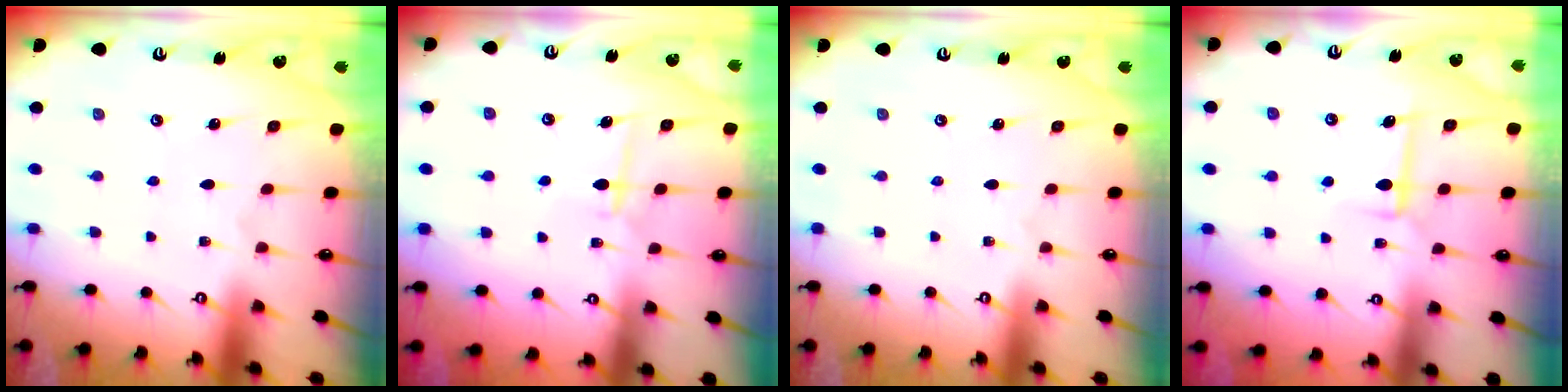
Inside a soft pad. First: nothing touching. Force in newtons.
{"total": 5.8, "press": 5.7, "slide": 0.8}
{"total": 0.0}
{"total": 5.8, "press": 5.8, "slide": 0.5}